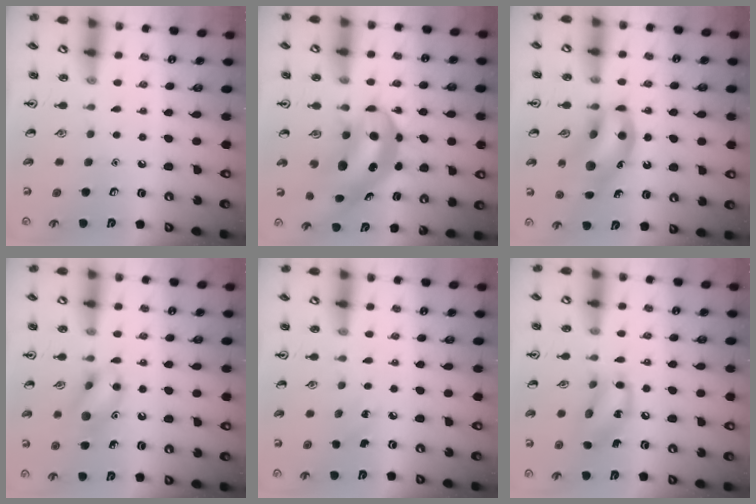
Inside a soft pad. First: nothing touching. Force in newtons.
{"total": 7.3, "press": 7.0, "slide": 2.1}
{"total": 15.1, "press": 14.7, "slide": 3.4}
{"total": 11.2, "press": 11.2, "slide": 1.2}
{"total": 4.3, "press": 4.0, "slide": 1.5}
{"total": 11.5, "press": 11.3, "slide": 1.6}